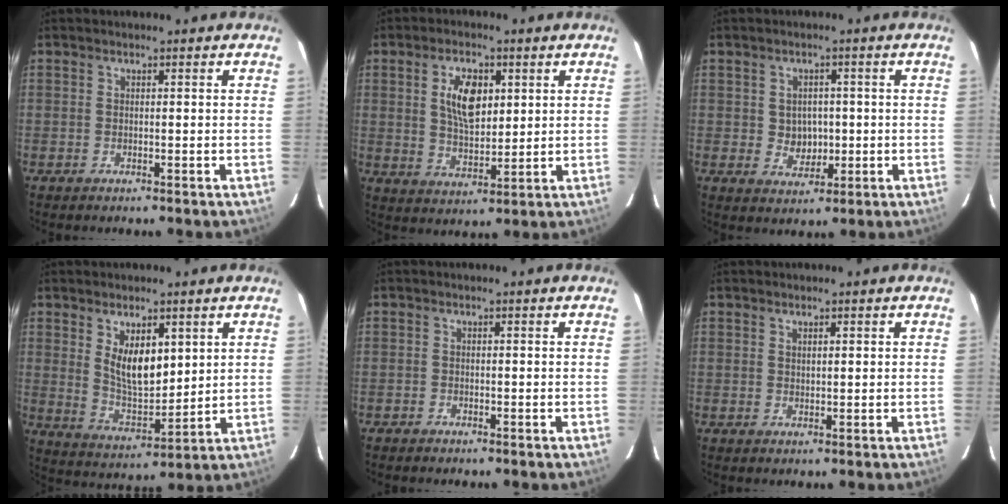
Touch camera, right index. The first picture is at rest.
{"total": 8.6, "force": [2.6, 4.4, 6.9], "torque": [-0.126, 0.007, 0.052]}
{"total": 4.4, "force": [0.0, 3.9, 2.0], "torque": [-0.035, 0.006, 0.009]}
{"total": 9.7, "force": [3.7, 4.5, 7.8], "torque": [-0.135, -0.008, 0.082]}
{"total": 0.8, "force": [-0.7, 0.4, -0.1], "torque": [-0.004, 0.003, -0.013]}
{"total": 1.2, "force": [0.7, 0.5, 0.8], "torque": [-0.012, 0.003, 0.013]}